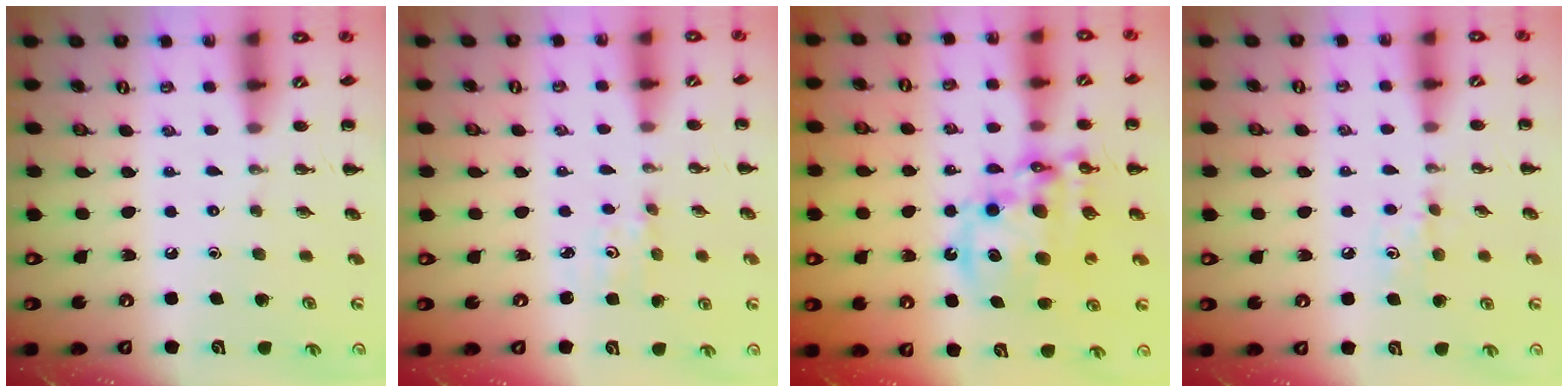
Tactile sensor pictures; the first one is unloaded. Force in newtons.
{"total": 1.4, "press": 1.3, "slide": 0.5}
{"total": 15.1, "press": 14.6, "slide": 3.7}
{"total": 6.5, "press": 6.3, "slide": 1.8}